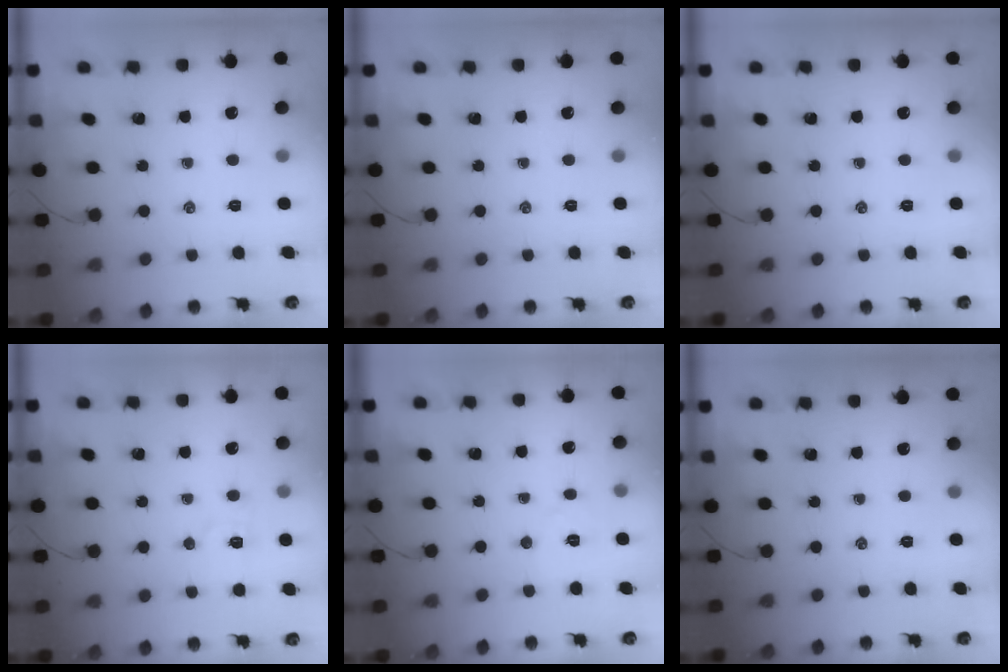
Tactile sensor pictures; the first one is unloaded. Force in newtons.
{"total": 0.0}
{"total": 0.0}
{"total": 5.2, "press": 5.0, "slide": 1.2}
{"total": 4.7, "press": 4.6, "slide": 1.0}
{"total": 0.0}